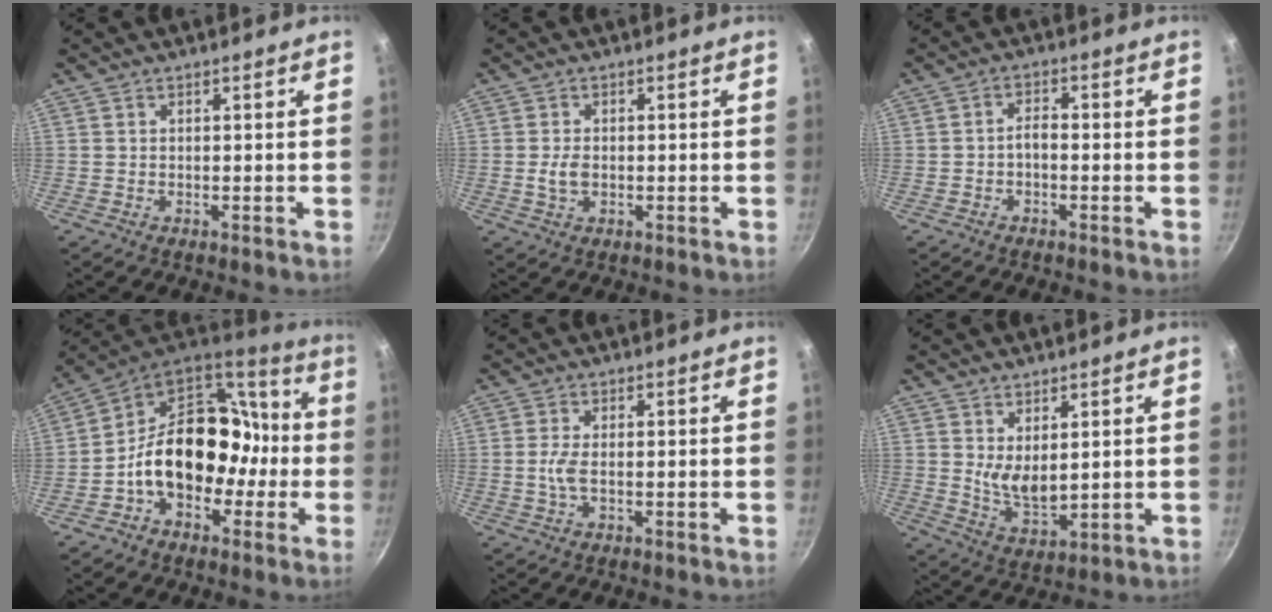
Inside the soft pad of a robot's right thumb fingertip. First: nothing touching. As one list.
[{"total": 3.0, "force": [-0.4, 2.0, 2.3], "torque": [-0.040, 0.003, -0.007]}, {"total": 2.3, "force": [-1.0, 1.2, 1.6], "torque": [-0.023, 0.019, -0.021]}, {"total": 18.8, "force": [-3.2, 14.1, 12.0], "torque": [-0.135, 0.069, -0.059]}, {"total": 2.6, "force": [-0.4, 0.8, 2.5], "torque": [-0.061, 0.001, -0.011]}, {"total": 6.0, "force": [2.2, 2.9, 4.8], "torque": [-0.073, -0.033, 0.050]}]